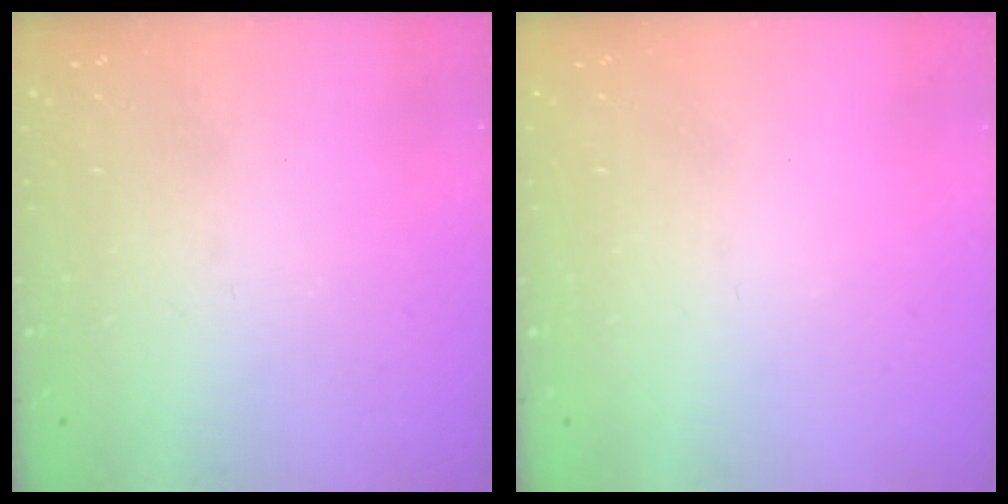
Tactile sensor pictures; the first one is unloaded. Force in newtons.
{"total": 0.0}